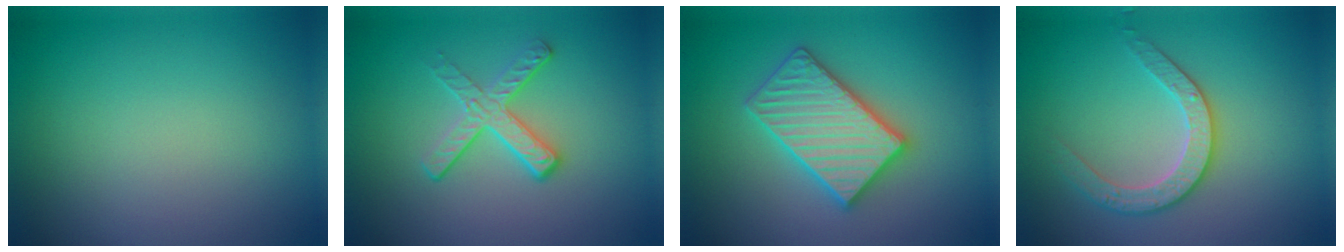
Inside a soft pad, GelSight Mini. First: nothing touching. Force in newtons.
{"total": 3.1, "press": 2.4, "slide": 1.9}
{"total": 5.5, "press": 5.5, "slide": 0.8}
{"total": 2.9, "press": 2.9, "slide": 0.7}